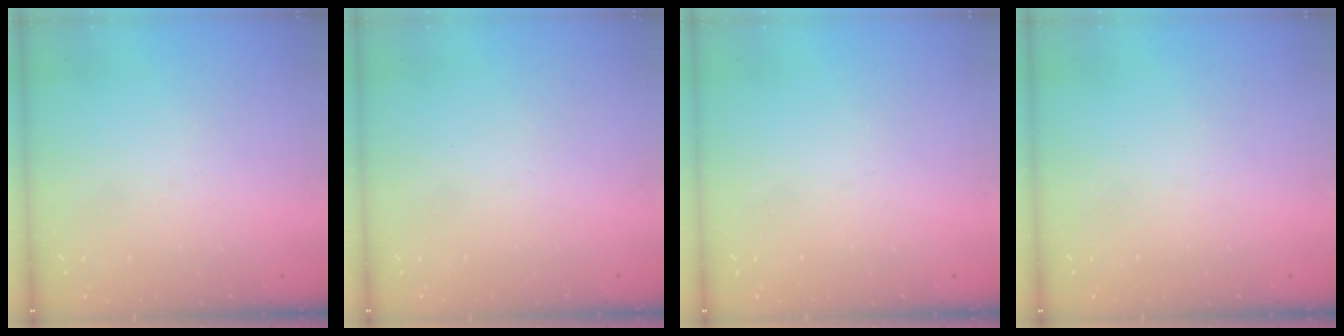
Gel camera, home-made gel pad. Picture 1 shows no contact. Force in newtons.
{"total": 1.6, "press": 1.6, "slide": 0.1}
{"total": 0.0}
{"total": 0.0}